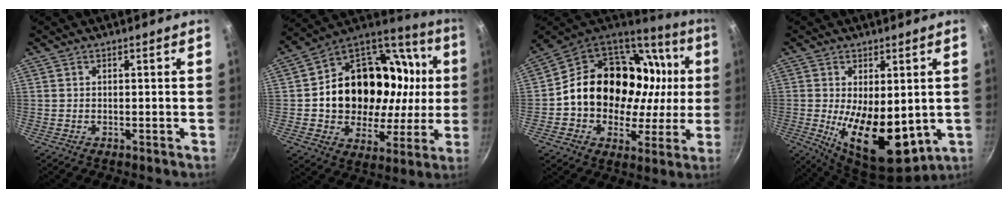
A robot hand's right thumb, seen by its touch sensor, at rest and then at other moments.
{"total": 29.0, "force": [2.9, 21.5, 19.2], "torque": [-0.275, 0.039, 0.055]}
{"total": 27.5, "force": [3.6, 20.1, 18.3], "torque": [-0.269, 0.037, 0.067]}
{"total": 15.7, "force": [-1.3, 8.1, 13.3], "torque": [-0.198, -0.027, -0.001]}